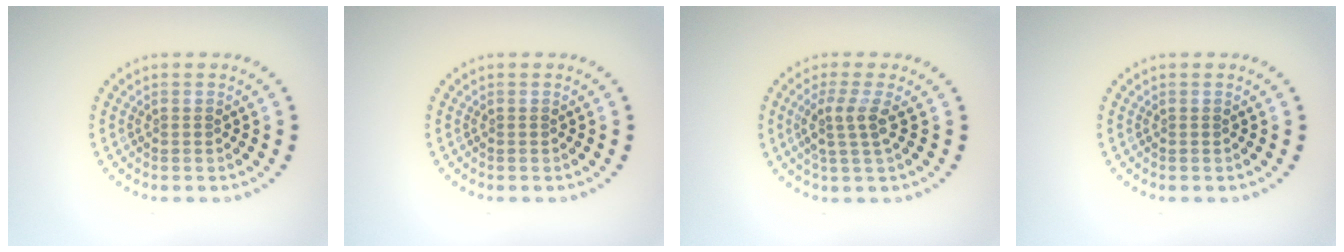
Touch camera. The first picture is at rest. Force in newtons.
{"total": 0.0}
{"total": 2.5, "press": 1.9, "slide": 1.6}
{"total": 0.0}